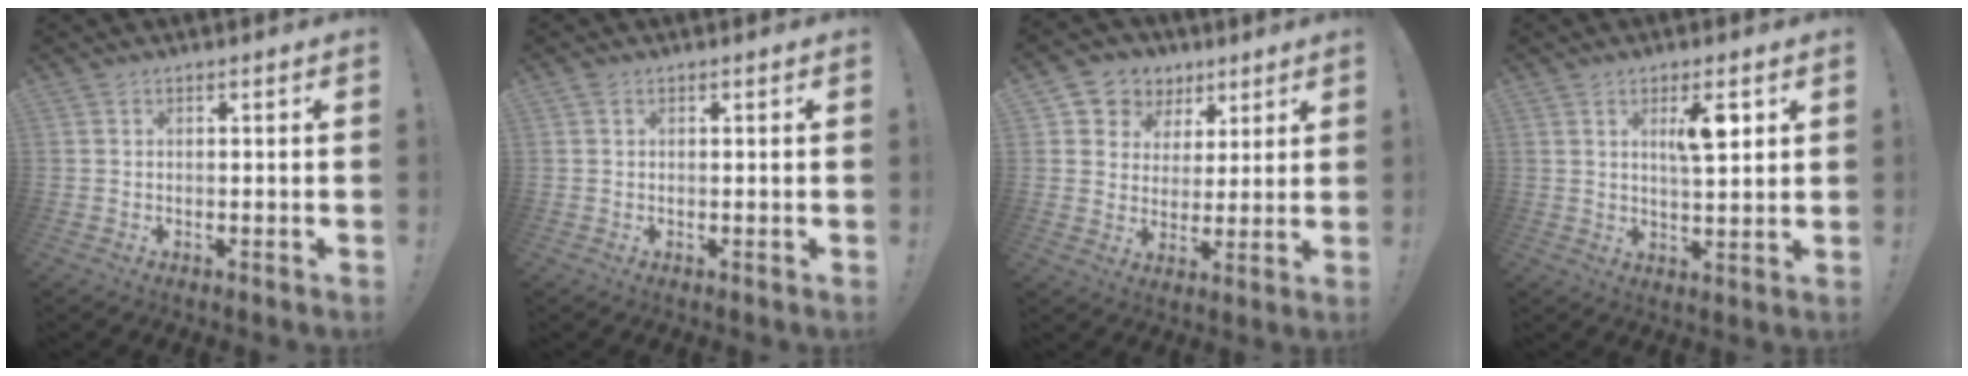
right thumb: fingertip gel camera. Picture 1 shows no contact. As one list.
[{"total": 0.6, "force": [0.3, 0.5, 0.2], "torque": [-0.002, 0.000, 0.005]}, {"total": 7.8, "force": [3.1, 7.0, 1.4], "torque": [-0.023, -0.020, 0.066]}, {"total": 7.8, "force": [3.1, 2.0, 6.9], "torque": [-0.093, -0.018, 0.041]}]